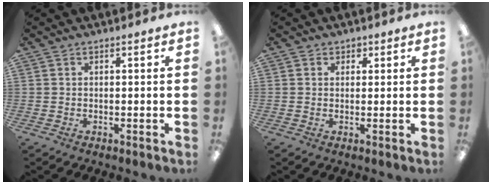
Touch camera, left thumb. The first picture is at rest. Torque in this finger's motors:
{"motor_torque": [-0.02, 0.06, -0.12, -0.20, 0.00]}